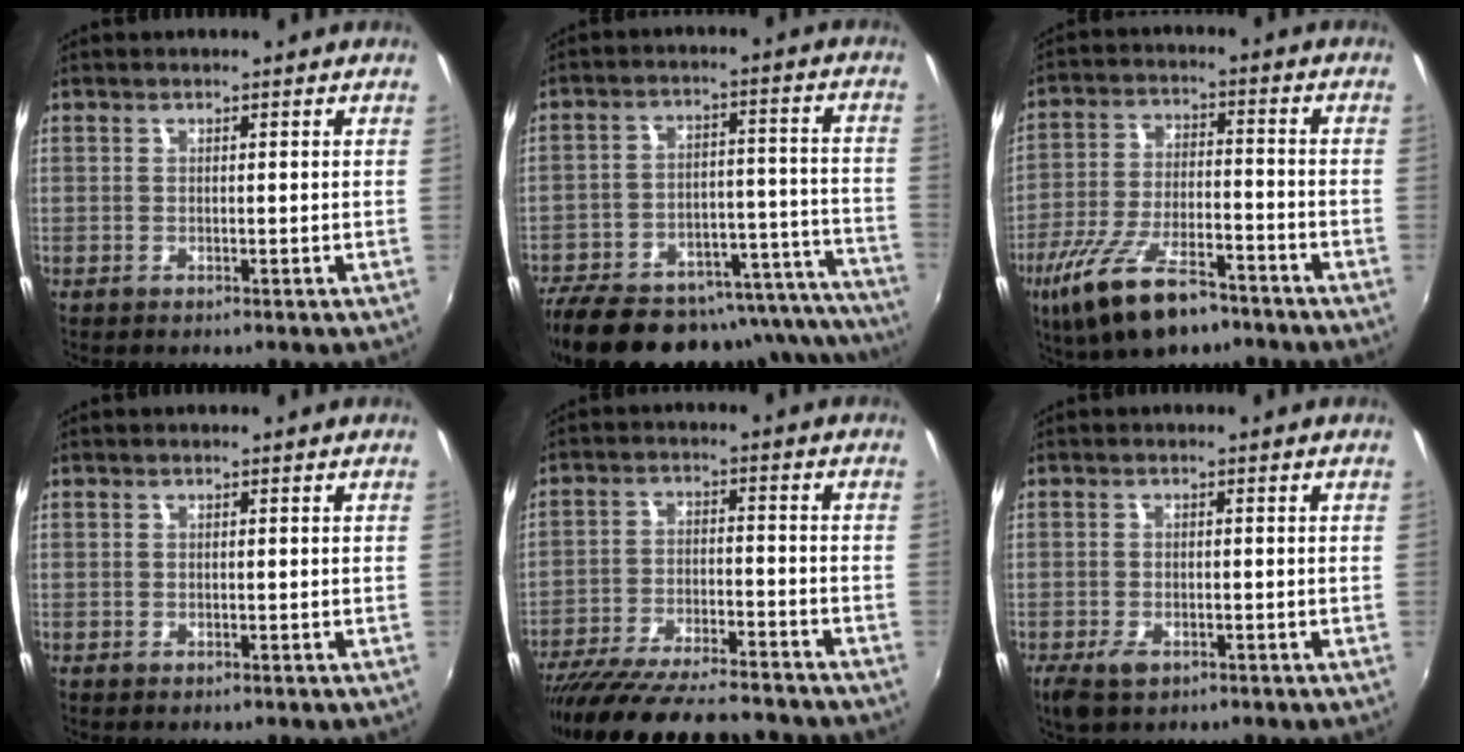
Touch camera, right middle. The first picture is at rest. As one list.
[{"total": 28.6, "force": [-24.9, 8.6, 11.1], "torque": [-0.168, 0.023, -0.330]}, {"total": 16.1, "force": [-10.6, 5.7, 10.6], "torque": [-0.224, -0.034, -0.186]}, {"total": 0.0}, {"total": 22.6, "force": [-19.7, 4.2, 10.3], "torque": [-0.199, -0.044, -0.298]}, {"total": 3.9, "force": [-2.3, 2.1, 2.4], "torque": [-0.057, -0.012, -0.040]}]